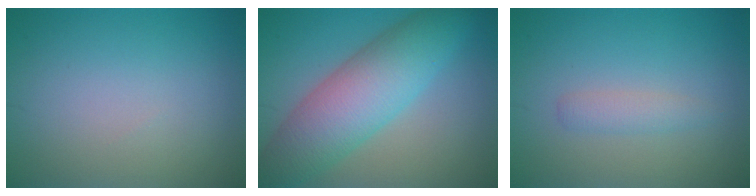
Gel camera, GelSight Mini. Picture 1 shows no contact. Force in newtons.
{"total": 8.4, "press": 8.4, "slide": 0.3}
{"total": 1.5, "press": 1.5, "slide": 0.0}